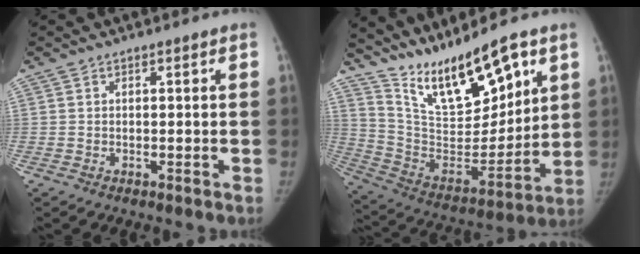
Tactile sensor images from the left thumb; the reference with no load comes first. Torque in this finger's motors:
{"motor_torque": [0.10, 0.08, 1.39, -1.25, 0.06]}